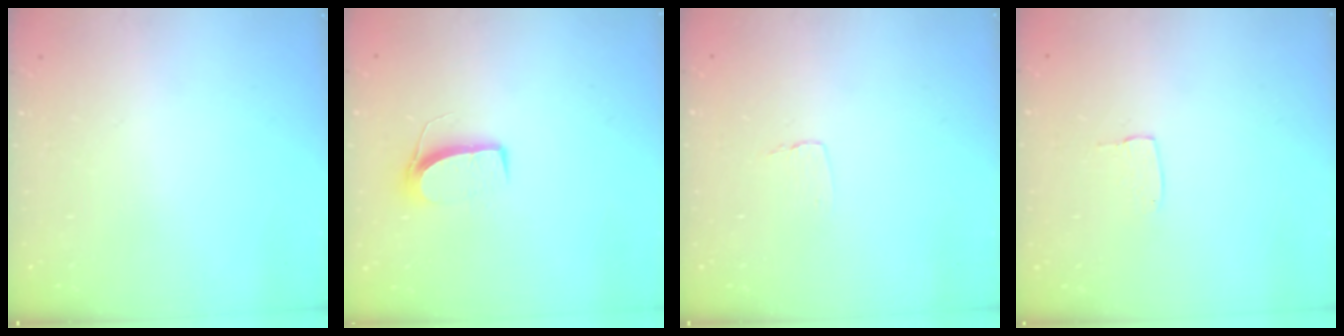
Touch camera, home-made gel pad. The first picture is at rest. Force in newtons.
{"total": 7.0, "press": 7.0, "slide": 0.4}
{"total": 3.4, "press": 3.4, "slide": 0.3}
{"total": 3.5, "press": 3.5, "slide": 0.1}